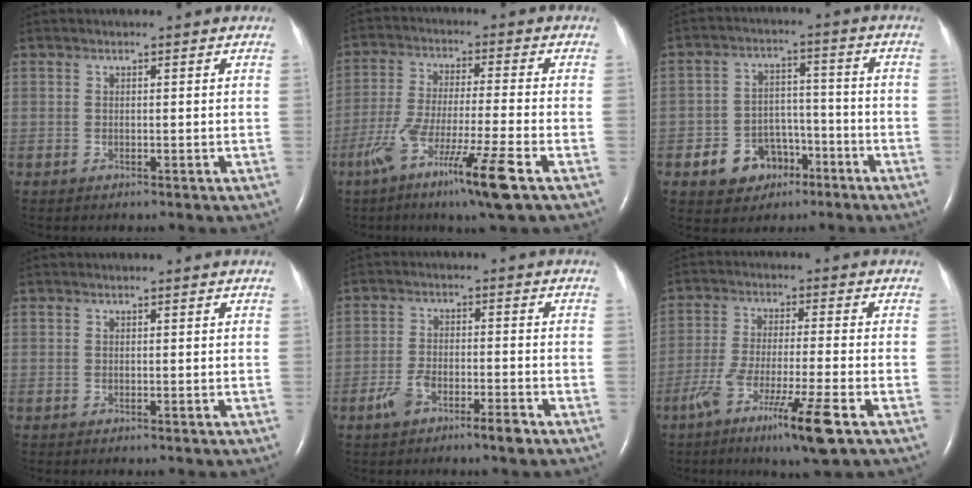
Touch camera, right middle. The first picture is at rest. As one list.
[{"total": 12.4, "force": [-6.8, -0.5, 10.4], "torque": [-0.204, -0.031, -0.120]}, {"total": 7.9, "force": [-4.0, 6.1, 3.1], "torque": [-0.061, 0.021, -0.054]}, {"total": 0.0}, {"total": 5.3, "force": [-3.5, 1.2, 3.9], "torque": [-0.083, 0.002, -0.060]}, {"total": 11.1, "force": [-6.1, -0.2, 9.2], "torque": [-0.174, -0.029, -0.107]}]